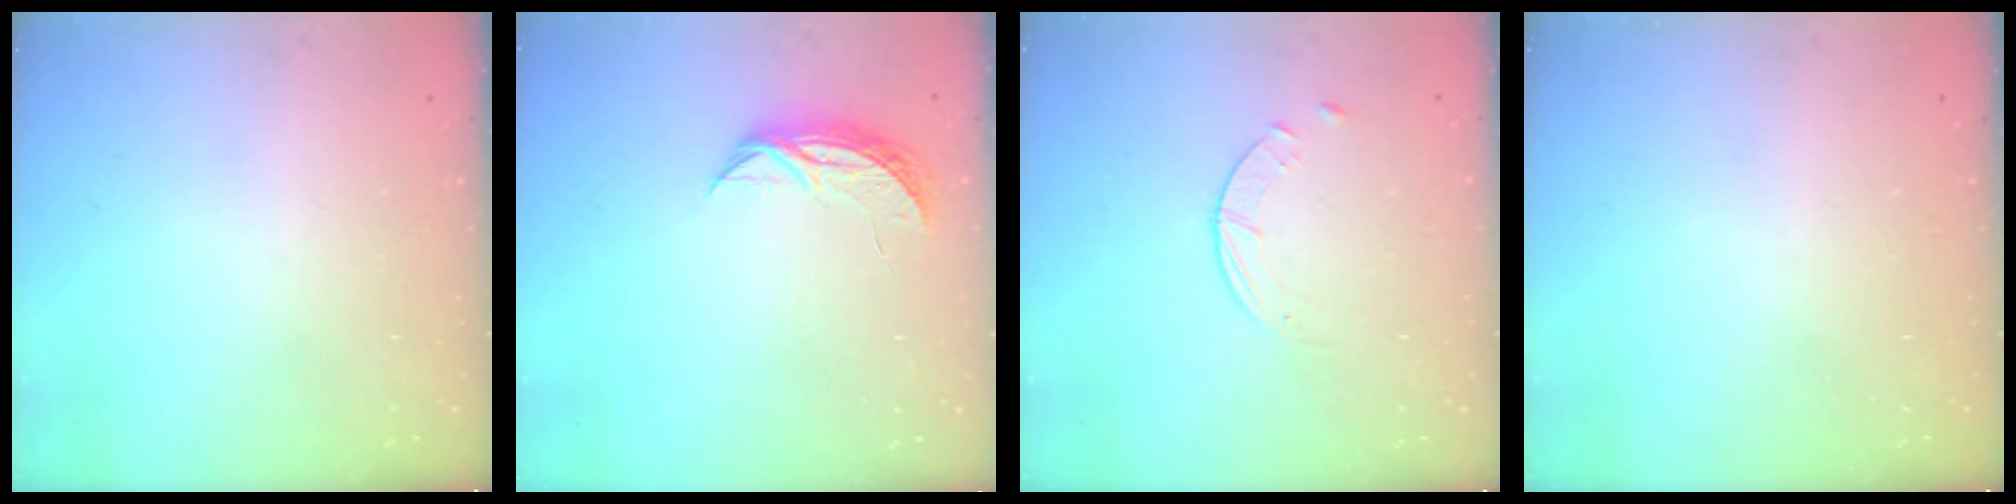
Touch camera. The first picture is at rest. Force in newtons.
{"total": 5.8, "press": 5.8, "slide": 0.6}
{"total": 2.6, "press": 2.5, "slide": 0.3}
{"total": 0.0}